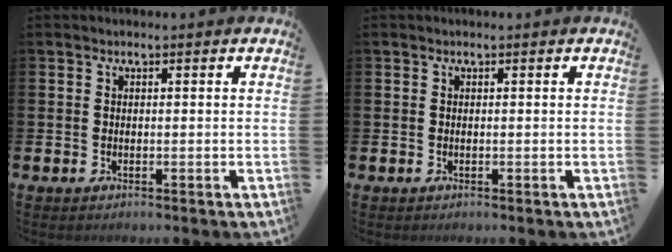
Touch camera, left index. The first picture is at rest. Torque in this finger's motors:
{"motor_torque": [-0.14, -0.04, 0.03, 0.00]}